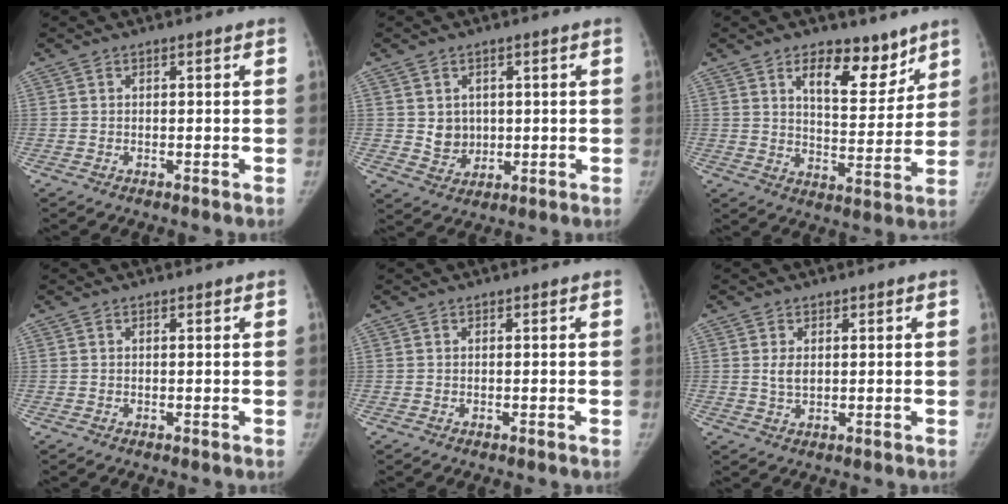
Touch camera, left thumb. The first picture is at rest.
{"total": 5.0, "force": [0.7, 4.4, 2.3], "torque": [-0.014, -0.008, 0.024]}
{"total": 11.3, "force": [7.3, 5.6, 6.5], "torque": [-0.063, -0.052, 0.119]}
{"total": 0.0}
{"total": 0.0}
{"total": 2.6, "force": [0.8, 1.7, 1.8], "torque": [-0.026, -0.008, 0.018]}